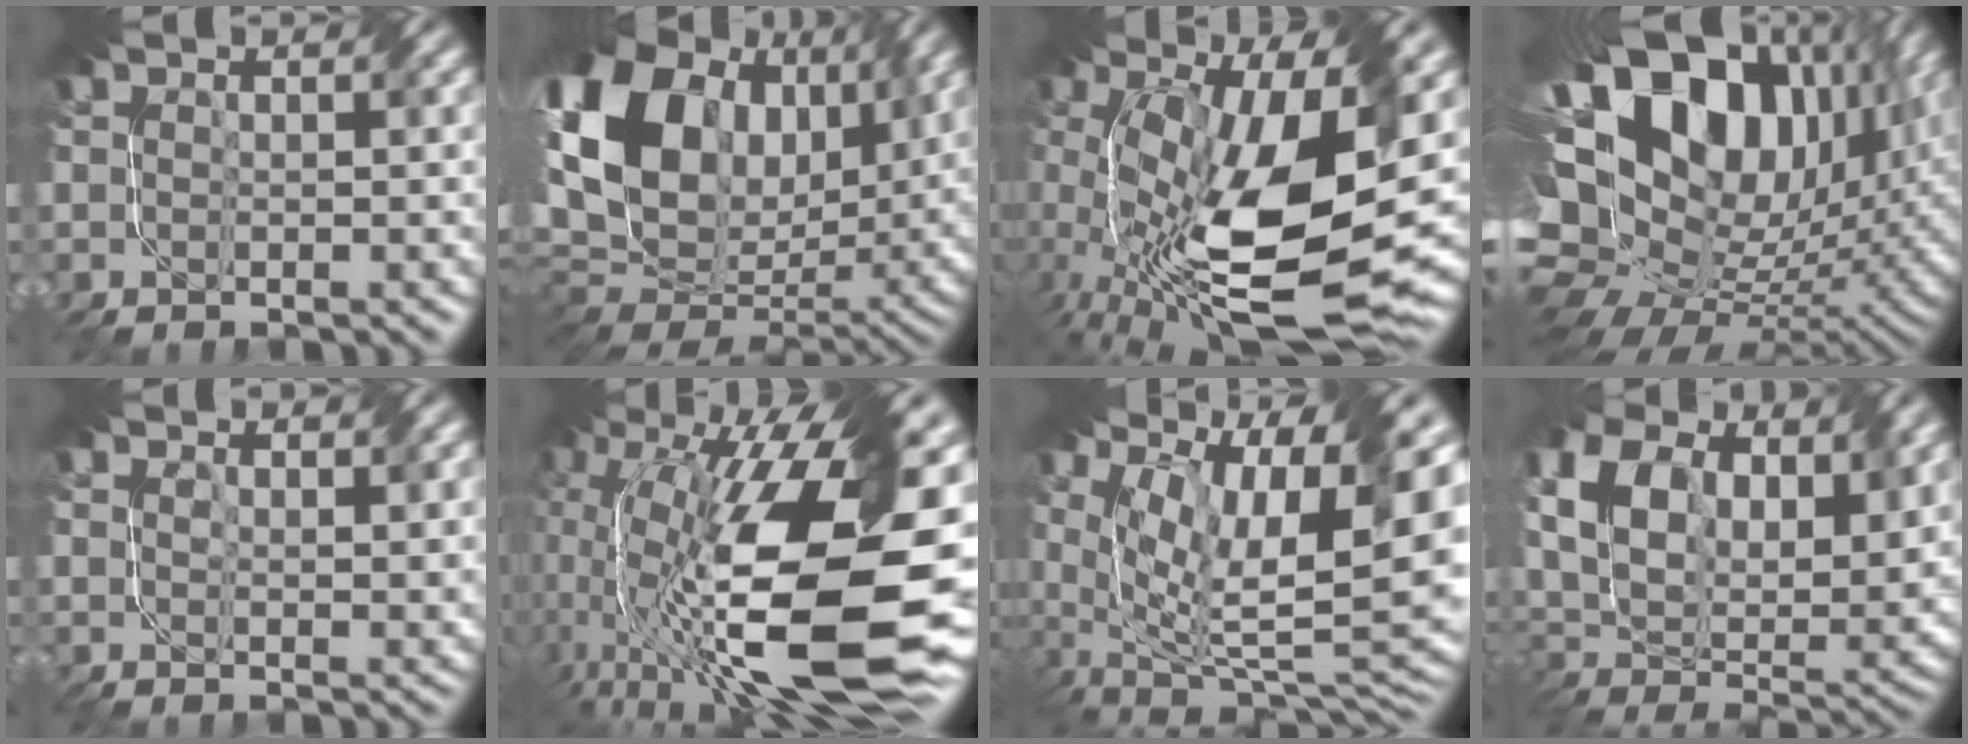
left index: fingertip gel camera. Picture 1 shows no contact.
{"total": 19.1, "force": [5.3, 13.3, 12.6], "torque": [-0.273, 0.028, 0.105]}
{"total": 16.1, "force": [0.5, 6.5, 14.7], "torque": [-0.264, -0.013, 0.015]}
{"total": 20.6, "force": [5.0, 13.5, 14.6], "torque": [-0.278, 0.020, 0.099]}
{"total": 2.3, "force": [1.7, 0.7, 1.3], "torque": [-0.030, 0.000, 0.035]}
{"total": 18.9, "force": [0.1, 8.3, 17.0], "torque": [-0.324, -0.016, 0.004]}
{"total": 17.4, "force": [2.3, 8.0, 15.2], "torque": [-0.221, -0.015, 0.066]}
{"total": 13.2, "force": [5.7, 7.6, 9.1], "torque": [-0.205, 0.015, 0.102]}